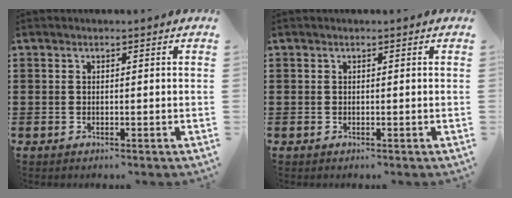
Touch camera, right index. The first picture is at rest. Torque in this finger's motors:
{"motor_torque": [-0.38, 0.38, 0.00, 0.00]}